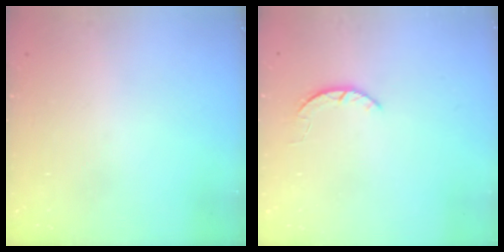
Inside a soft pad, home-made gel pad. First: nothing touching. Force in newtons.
{"total": 1.6, "press": 1.6, "slide": 0.3}